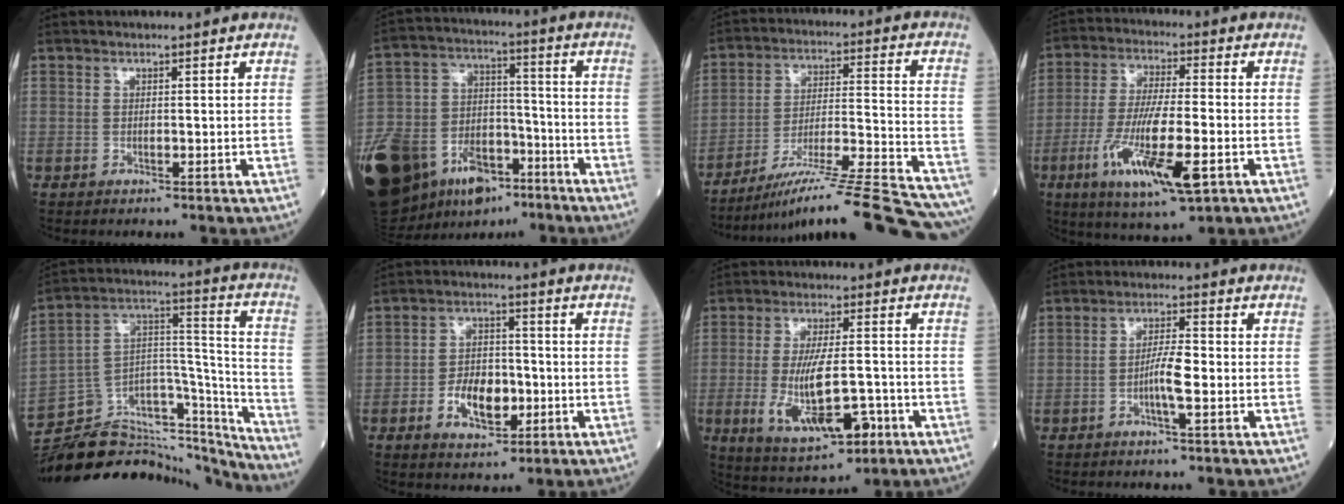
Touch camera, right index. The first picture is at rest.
{"total": 32.1, "force": [-18.3, 18.4, 18.9], "torque": [-0.481, -0.026, -0.310]}
{"total": 23.1, "force": [-20.0, -0.5, 11.6], "torque": [-0.114, -0.002, -0.299]}
{"total": 14.3, "force": [-5.3, 2.4, 13.1], "torque": [-0.256, -0.026, -0.089]}
{"total": 27.9, "force": [-26.0, 5.9, 8.1], "torque": [-0.114, 0.030, -0.396]}
{"total": 7.6, "force": [-2.3, 4.2, 5.8], "torque": [-0.112, 0.008, -0.033]}
{"total": 12.2, "force": [-3.7, 3.8, 11.0], "torque": [-0.205, -0.013, -0.051]}
{"total": 4.2, "force": [-1.1, 0.3, 4.0], "torque": [-0.077, 0.005, -0.018]}